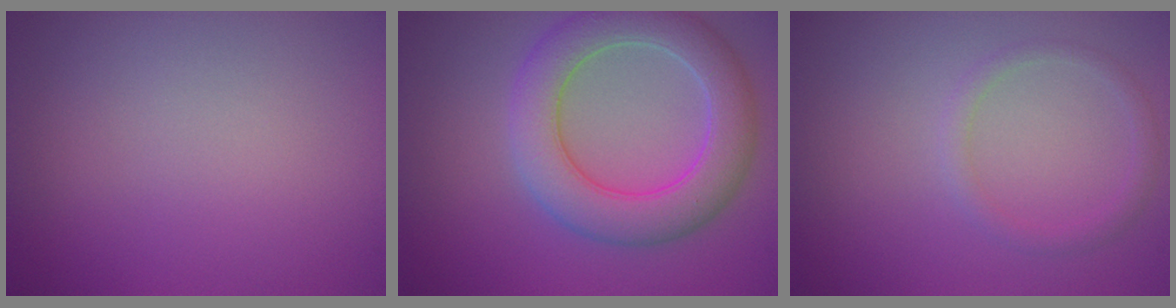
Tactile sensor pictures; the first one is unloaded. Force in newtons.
{"total": 6.3, "press": 6.3, "slide": 0.5}
{"total": 1.3, "press": 1.3, "slide": 0.1}